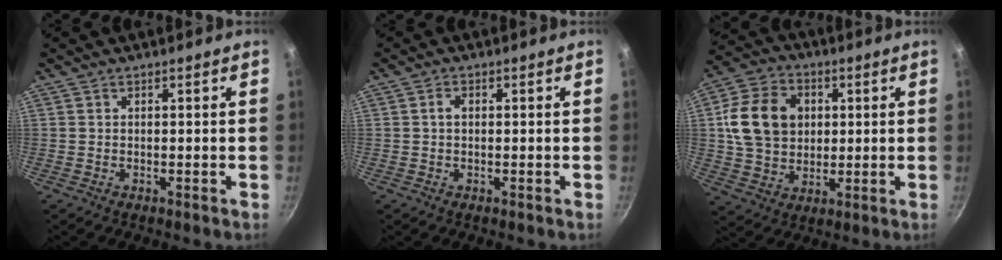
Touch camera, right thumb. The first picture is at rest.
{"total": 1.4, "force": [0.1, 1.0, 1.0], "torque": [-0.016, 0.007, 0.000]}
{"total": 15.1, "force": [2.7, 11.8, 9.0], "torque": [-0.141, 0.005, 0.044]}